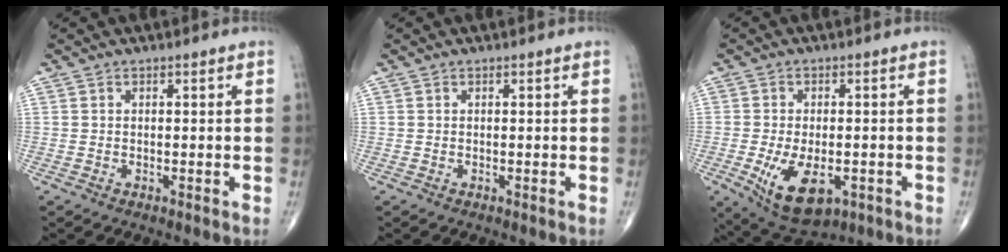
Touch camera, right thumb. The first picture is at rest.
{"total": 0.0}
{"total": 10.8, "force": [-3.5, 5.7, 8.5], "torque": [-0.141, -0.004, -0.043]}